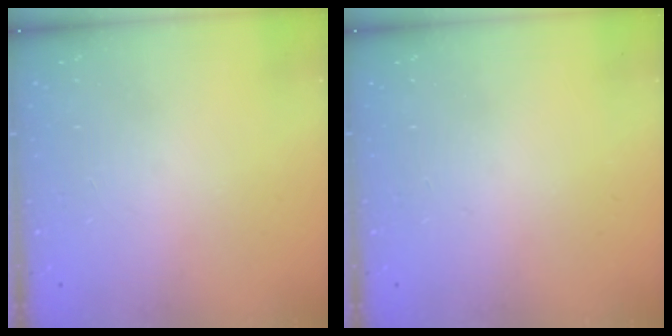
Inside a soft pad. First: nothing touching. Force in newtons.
{"total": 0.0}